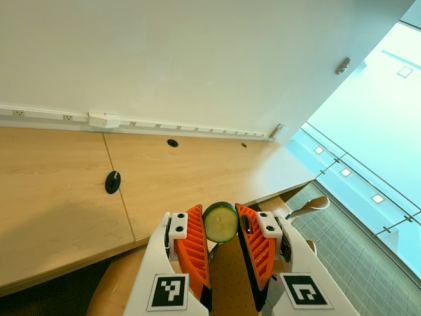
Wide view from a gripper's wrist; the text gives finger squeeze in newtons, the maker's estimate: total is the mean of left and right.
{"total": 9.0, "left": 9.0, "right": 8.9}